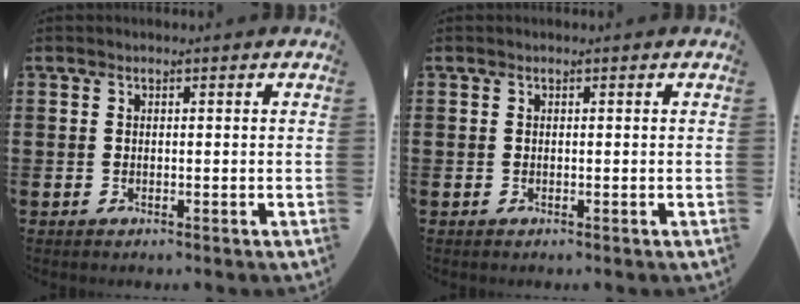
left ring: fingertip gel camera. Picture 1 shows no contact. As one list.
[{"total": 0.0}]